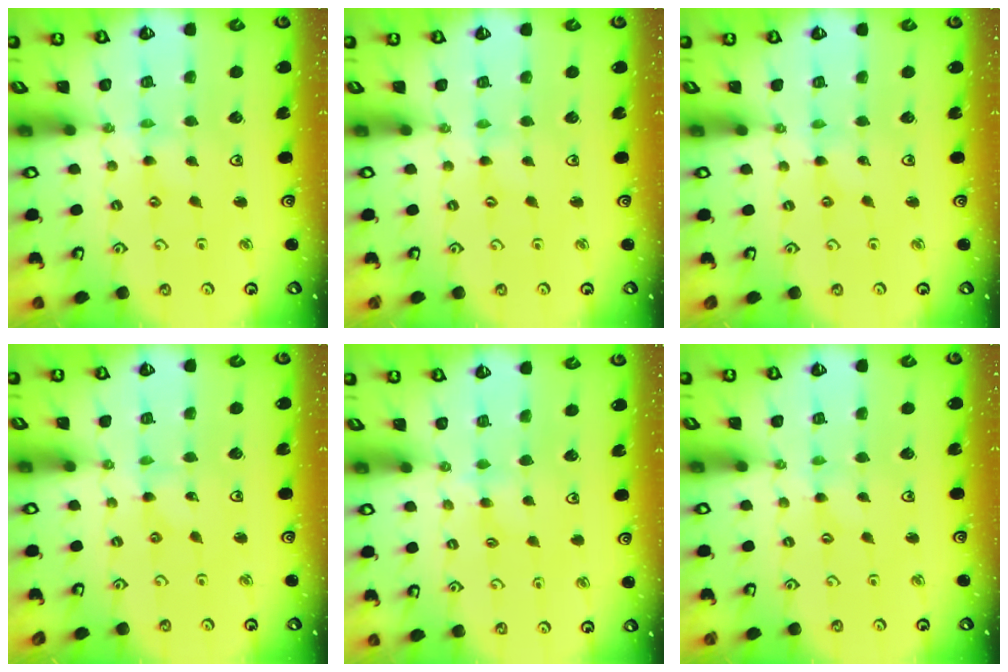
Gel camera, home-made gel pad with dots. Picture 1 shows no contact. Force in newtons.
{"total": 0.0}
{"total": 0.0}
{"total": 0.0}
{"total": 4.0, "press": 4.0, "slide": 0.5}
{"total": 0.0}